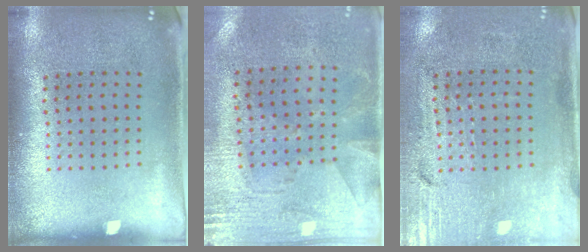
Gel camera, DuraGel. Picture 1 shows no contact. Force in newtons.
{"total": 2.7, "press": 2.3, "slide": 1.5}
{"total": 3.3, "press": 2.9, "slide": 1.5}